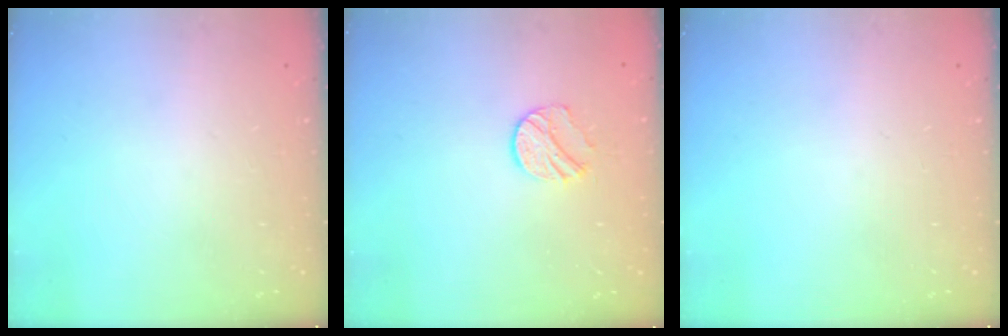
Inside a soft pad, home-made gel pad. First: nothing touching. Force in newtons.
{"total": 8.6, "press": 8.6, "slide": 0.1}
{"total": 0.0}